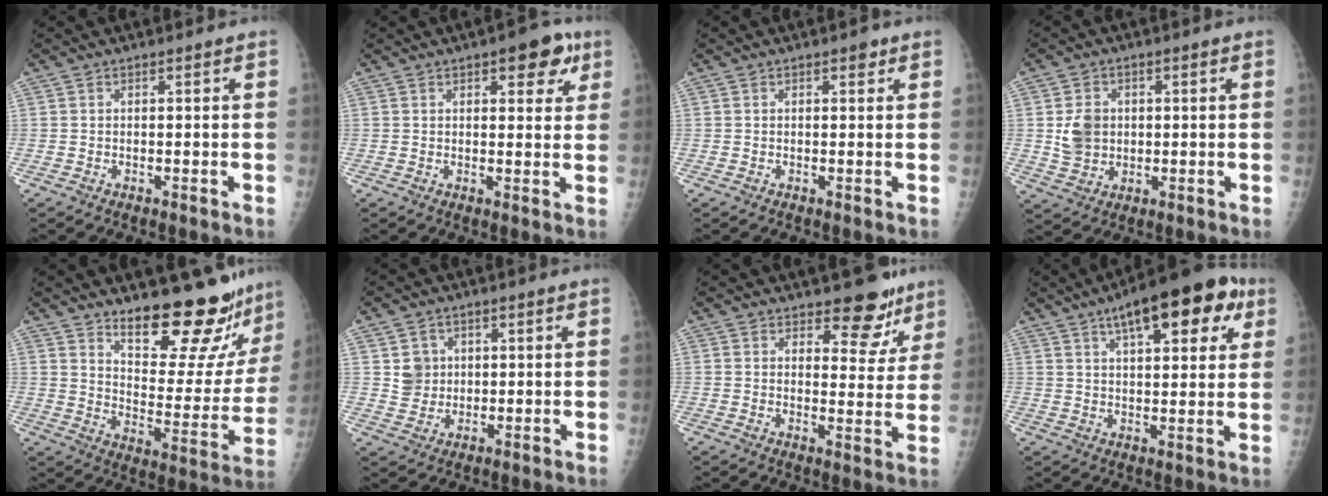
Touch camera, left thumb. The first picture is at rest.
{"total": 7.1, "force": [3.6, 3.2, 5.2], "torque": [-0.033, -0.009, 0.038]}
{"total": 1.3, "force": [0.7, 0.7, 0.8], "torque": [-0.003, -0.001, 0.007]}
{"total": 6.1, "force": [0.5, 5.2, 3.1], "torque": [-0.035, -0.005, 0.016]}
{"total": 20.8, "force": [17.8, 5.0, 9.5], "torque": [-0.089, -0.156, 0.246]}
{"total": 4.5, "force": [1.0, 4.3, 0.8], "torque": [0.009, -0.003, 0.021]}
{"total": 8.7, "force": [6.6, 4.1, 3.8], "torque": [-0.009, -0.046, 0.086]}
{"total": 17.4, "force": [8.7, 6.6, 13.6], "torque": [-0.166, -0.006, 0.122]}